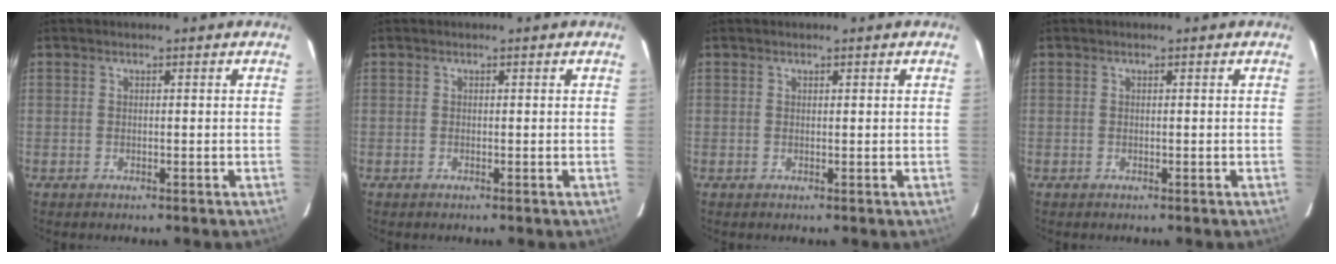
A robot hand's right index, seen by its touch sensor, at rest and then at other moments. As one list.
[{"total": 0.0}, {"total": 0.0}, {"total": 0.0}]